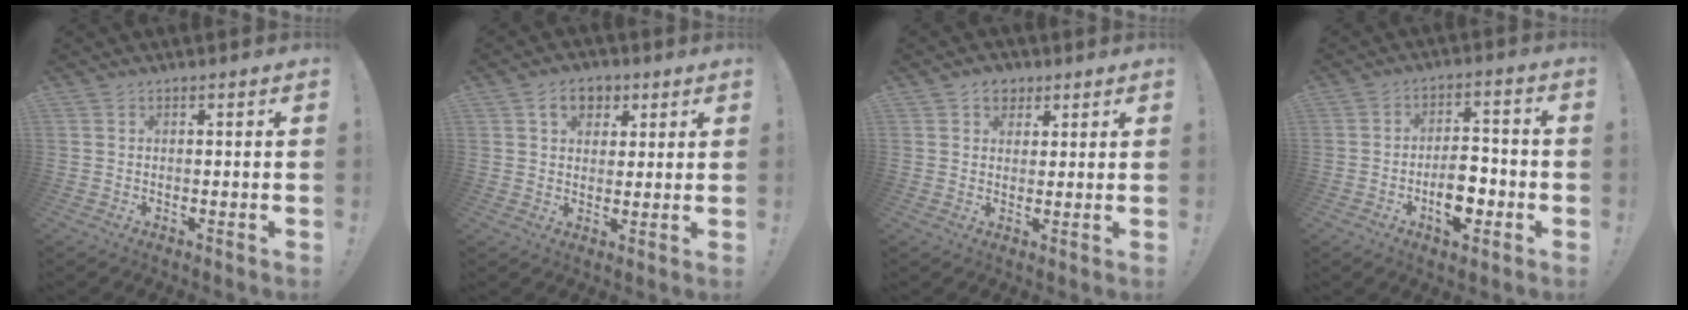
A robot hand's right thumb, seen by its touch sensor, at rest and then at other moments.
{"total": 7.2, "force": [3.3, 5.3, 3.4], "torque": [-0.041, -0.002, 0.060]}
{"total": 4.7, "force": [2.7, 3.7, 1.3], "torque": [-0.004, -0.010, 0.046]}
{"total": 9.8, "force": [-3.4, 5.7, 7.3], "torque": [-0.106, 0.018, -0.055]}